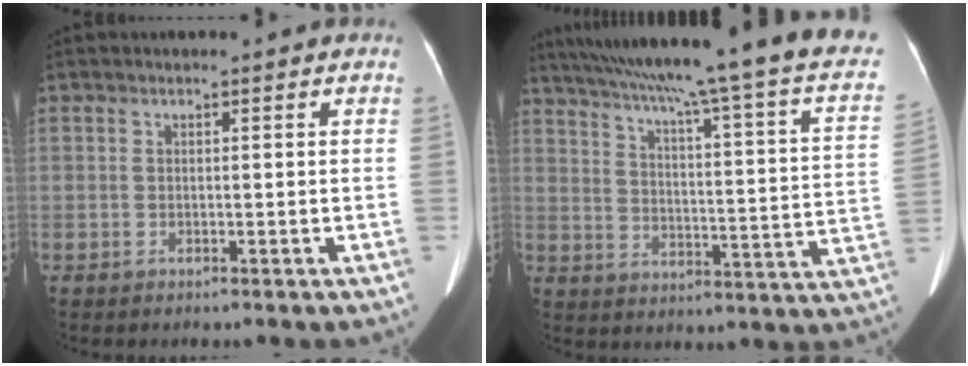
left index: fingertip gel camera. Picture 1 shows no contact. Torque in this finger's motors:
{"motor_torque": [0.00, -1.45, 0.24, 0.17]}